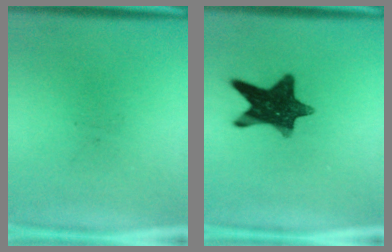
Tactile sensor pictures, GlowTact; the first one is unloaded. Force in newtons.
{"total": 12.3}